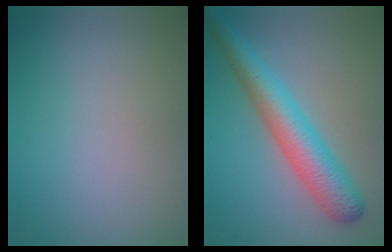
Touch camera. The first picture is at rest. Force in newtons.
{"total": 5.6, "press": 5.6, "slide": 0.1}